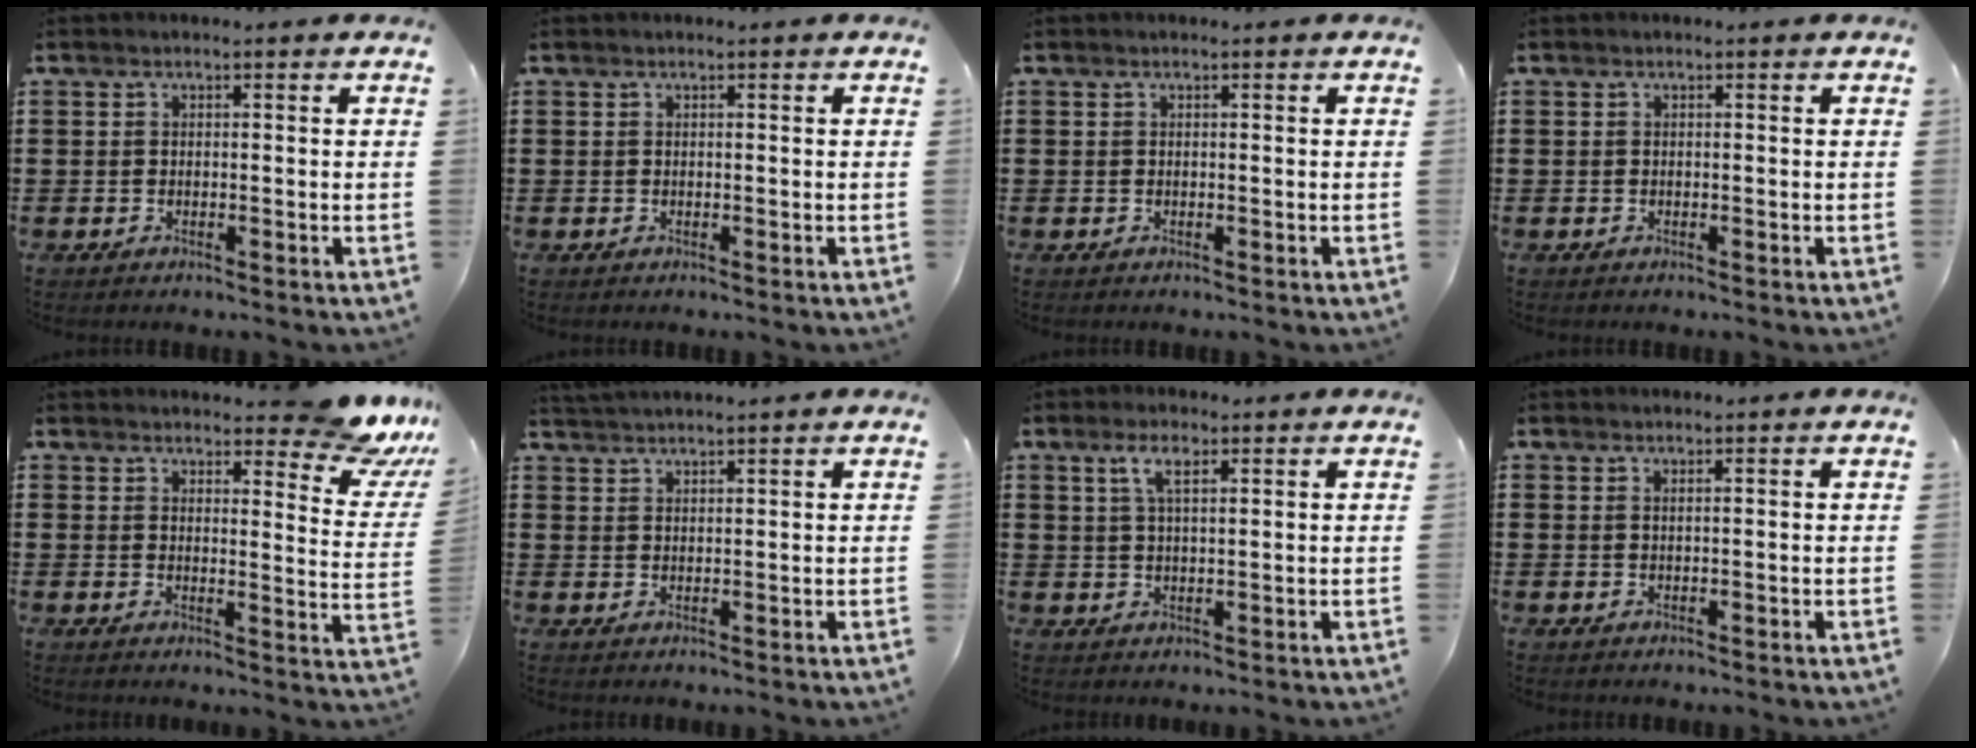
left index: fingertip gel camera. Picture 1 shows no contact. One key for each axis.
{"total": 0.0}
{"total": 0.0}
{"total": 0.0}
{"total": 7.4, "fx": 6.4, "fy": 1.3, "fz": 3.5, "tx": -0.050, "ty": -0.034, "tz": 0.110}
{"total": 1.9, "fx": 1.8, "fy": -0.4, "fz": 0.2, "tx": -0.007, "ty": 0.000, "tz": 0.036}
{"total": 3.6, "fx": 1.8, "fy": 1.2, "fz": 2.9, "tx": -0.064, "ty": 0.007, "tz": 0.030}
{"total": 0.5, "fx": 0.3, "fy": 0.0, "fz": 0.4, "tx": -0.009, "ty": -0.001, "tz": 0.007}